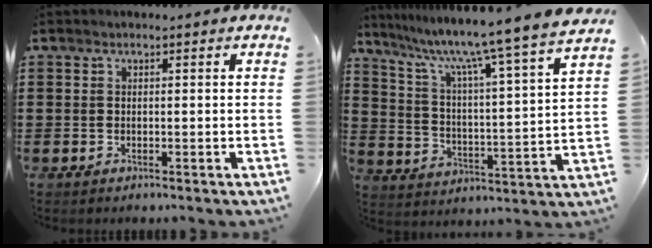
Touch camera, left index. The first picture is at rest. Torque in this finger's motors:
{"motor_torque": [2.14, 0.00, -0.05, -0.09]}